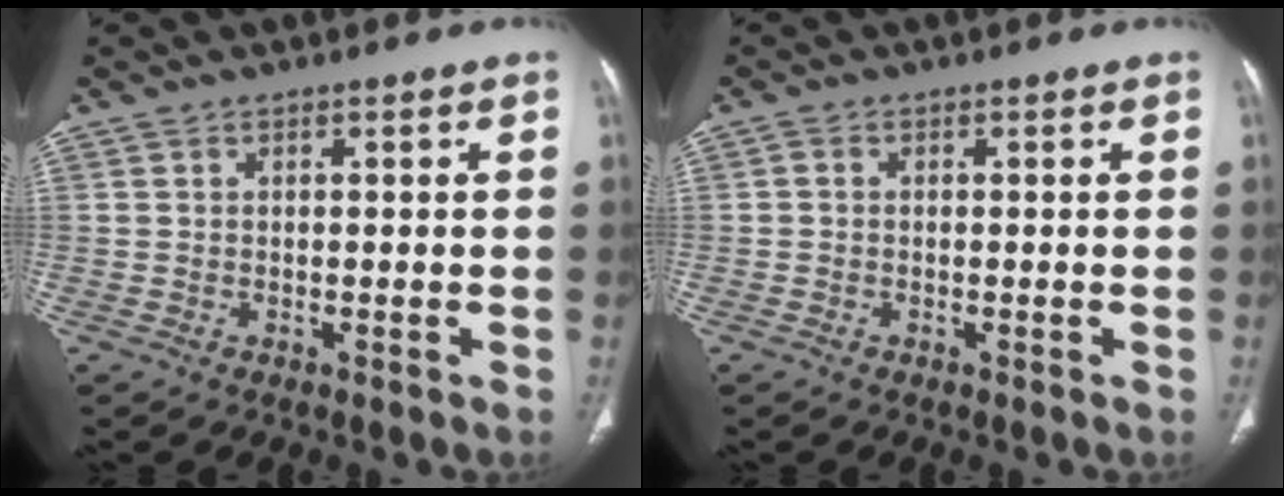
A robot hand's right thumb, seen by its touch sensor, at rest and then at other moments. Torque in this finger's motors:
{"motor_torque": [-0.55, -0.18, 0.15, -0.06, 0.00]}